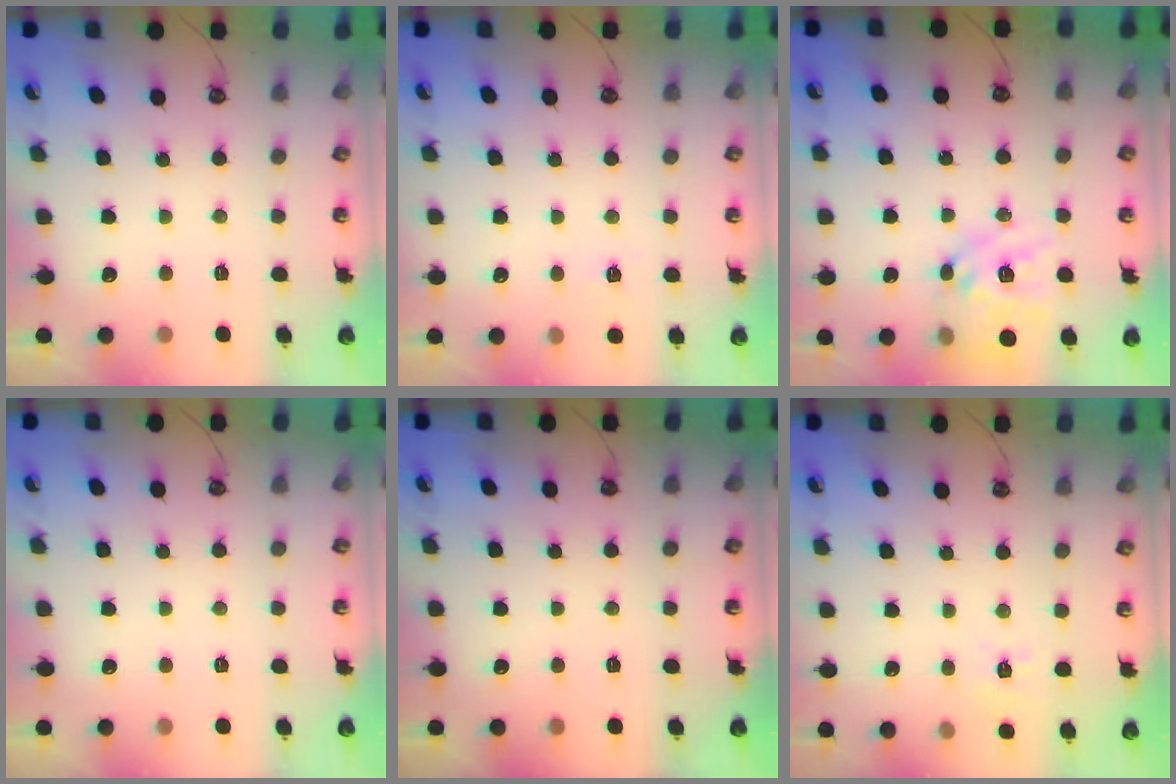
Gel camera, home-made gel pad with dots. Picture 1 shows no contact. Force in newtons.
{"total": 2.7, "press": 2.7, "slide": 0.3}
{"total": 14.4, "press": 14.3, "slide": 1.2}
{"total": 0.0}
{"total": 0.0}
{"total": 6.9, "press": 6.9, "slide": 0.7}